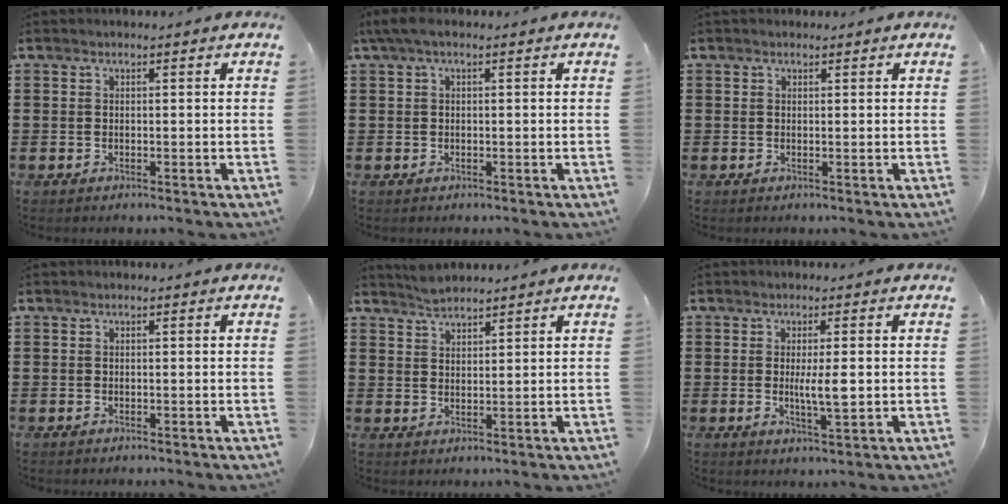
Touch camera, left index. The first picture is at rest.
{"total": 1.6, "force": [-0.1, 0.4, 1.6], "torque": [-0.036, -0.001, -0.004]}
{"total": 0.6, "force": [0.4, 0.4, 0.1], "torque": [-0.003, 0.003, 0.007]}
{"total": 0.0}
{"total": 2.5, "force": [2.4, 0.3, 0.3], "torque": [-0.012, 0.000, 0.048]}
{"total": 4.3, "force": [0.0, 0.7, 4.3], "torque": [-0.069, -0.007, -0.003]}